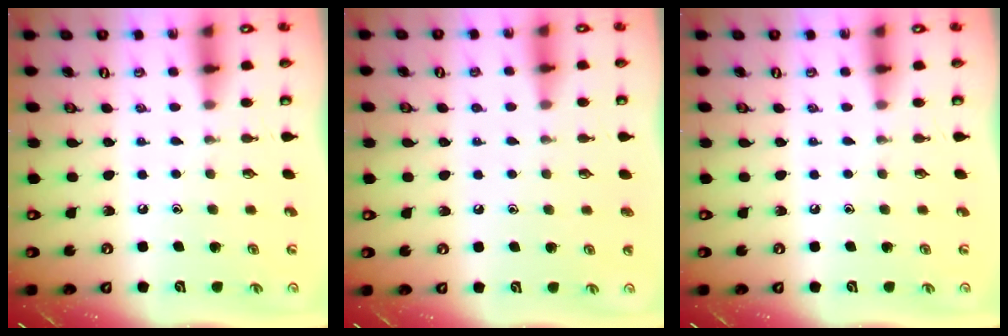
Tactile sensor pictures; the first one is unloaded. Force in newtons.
{"total": 0.8, "press": 0.8, "slide": 0.1}
{"total": 0.0}